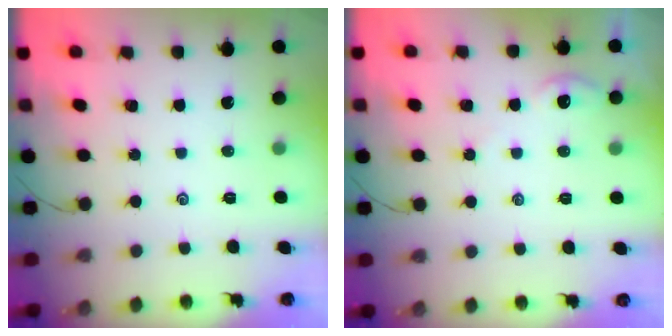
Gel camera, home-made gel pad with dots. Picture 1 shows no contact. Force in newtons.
{"total": 1.3, "press": 1.2, "slide": 0.4}